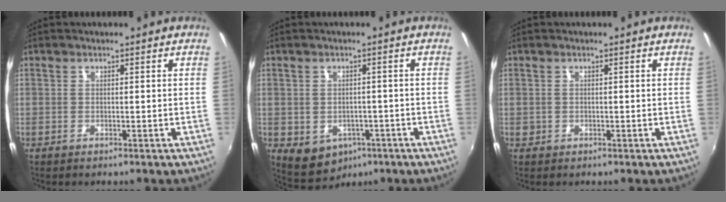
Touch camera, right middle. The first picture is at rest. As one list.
[{"total": 7.7, "force": [-3.3, 6.0, 3.5], "torque": [-0.077, -0.016, -0.032]}, {"total": 0.9, "force": [-0.2, 0.9, 0.2], "torque": [-0.003, -0.003, -0.003]}]